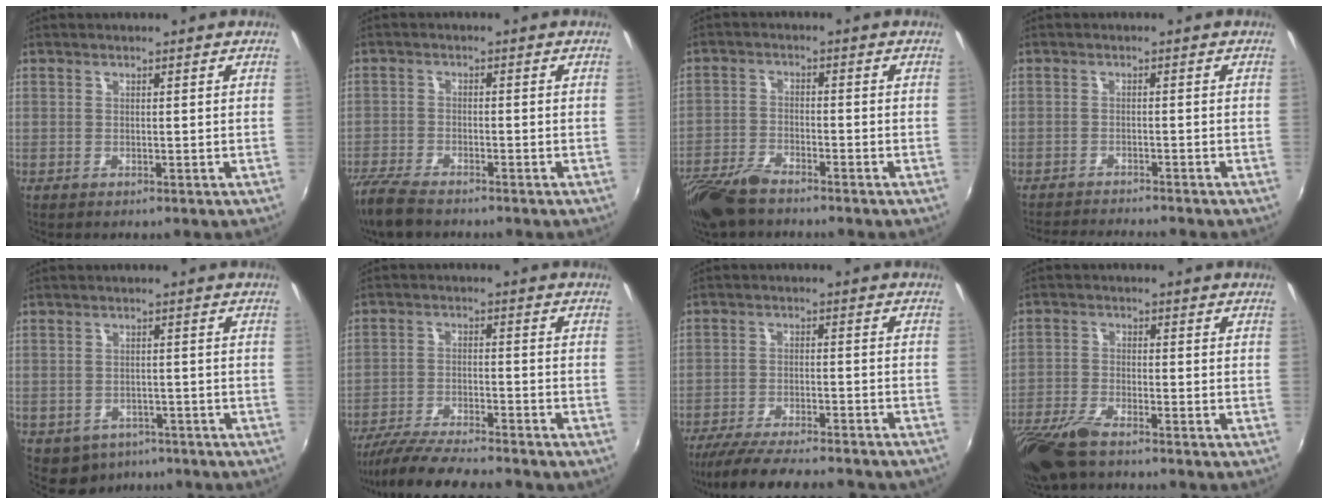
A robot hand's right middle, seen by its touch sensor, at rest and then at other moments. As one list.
[{"total": 8.0, "force": [-6.7, 2.0, 3.9], "torque": [-0.109, -0.031, -0.129]}, {"total": 9.4, "force": [-7.4, 2.9, 5.0], "torque": [-0.124, -0.025, -0.147]}, {"total": 7.0, "force": [-6.7, 0.0, 2.2], "torque": [-0.055, -0.014, -0.106]}, {"total": 6.6, "force": [-4.0, 4.7, 2.1], "torque": [-0.055, -0.009, -0.046]}, {"total": 14.1, "force": [-12.4, 1.6, 6.5], "torque": [-0.135, -0.026, -0.204]}, {"total": 18.8, "force": [-16.4, 3.0, 8.8], "torque": [-0.169, -0.031, -0.240]}, {"total": 10.3, "force": [-7.9, 2.6, 6.0], "torque": [-0.144, -0.034, -0.156]}]